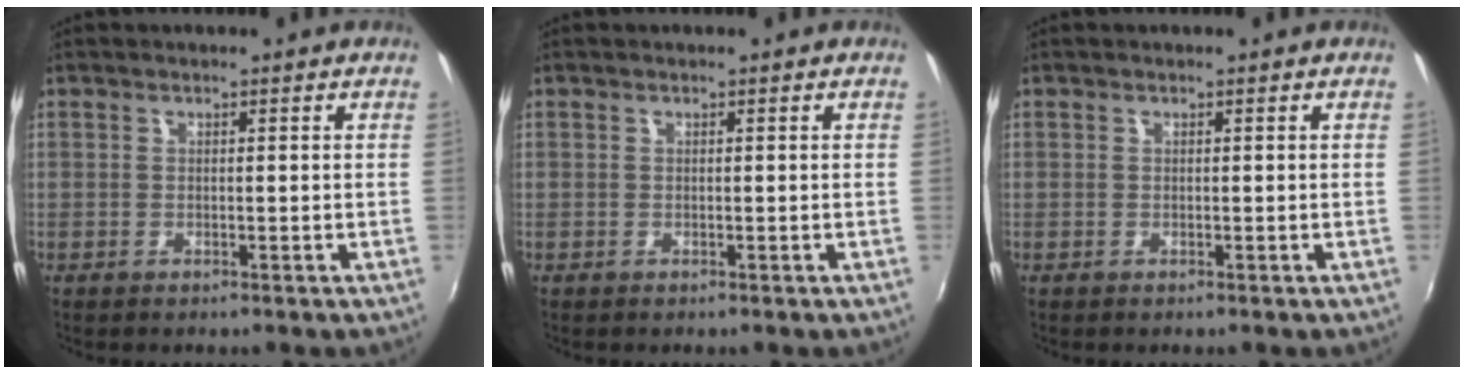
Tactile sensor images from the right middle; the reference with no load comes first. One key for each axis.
{"total": 0.0}
{"total": 0.0}